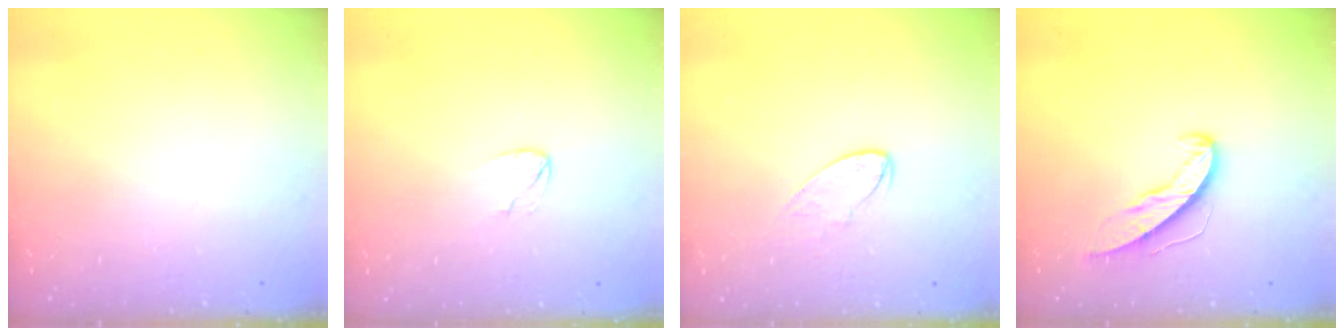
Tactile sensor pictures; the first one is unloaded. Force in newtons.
{"total": 3.8, "press": 3.8, "slide": 0.2}
{"total": 4.6, "press": 4.6, "slide": 0.3}
{"total": 6.3, "press": 6.3, "slide": 0.5}